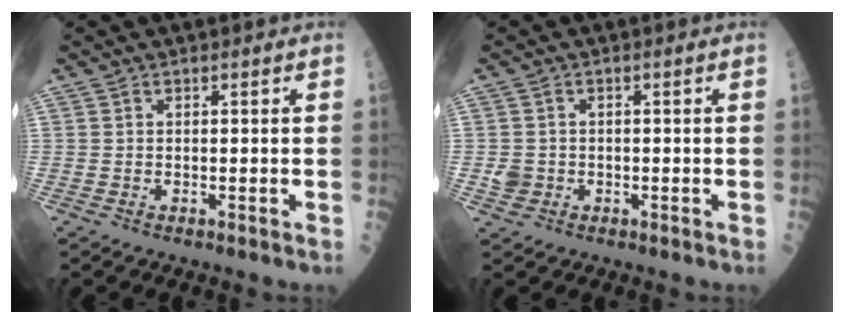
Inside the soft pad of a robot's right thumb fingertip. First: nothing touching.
{"total": 2.4, "force": [-0.5, 2.2, 0.8], "torque": [-0.002, 0.006, -0.006]}